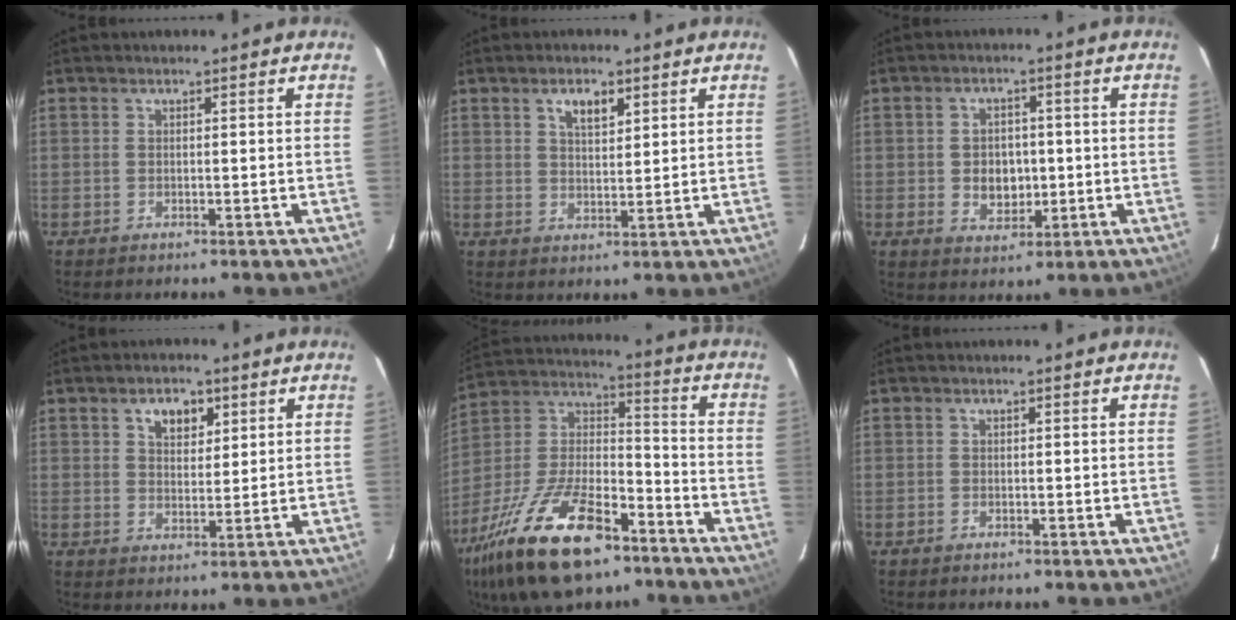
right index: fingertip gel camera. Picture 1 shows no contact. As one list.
[{"total": 4.2, "force": [2.3, 1.9, 3.0], "torque": [-0.051, 0.006, 0.042]}, {"total": 5.7, "force": [-0.5, 4.6, 3.3], "torque": [-0.063, 0.004, 0.000]}, {"total": 5.1, "force": [2.6, 3.1, 3.1], "torque": [-0.045, 0.006, 0.046]}, {"total": 24.6, "force": [-15.1, 10.2, 16.5], "torque": [-0.338, -0.015, -0.263]}, {"total": 0.0}]